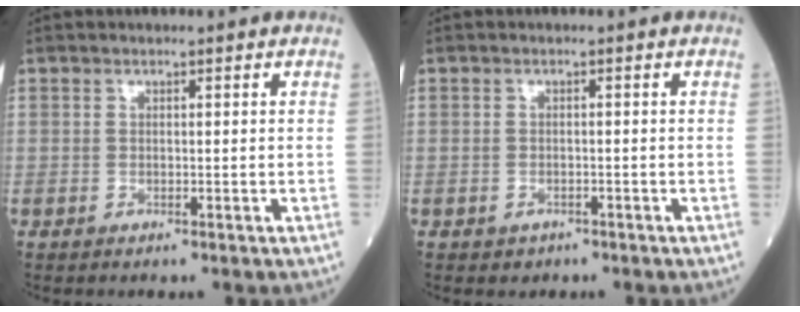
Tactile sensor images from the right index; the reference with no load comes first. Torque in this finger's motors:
{"motor_torque": [0.02, -0.09, -0.02, 0.01]}